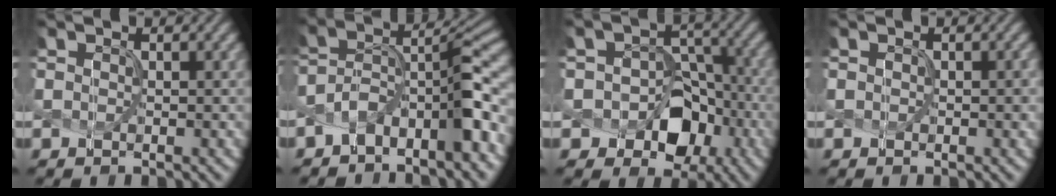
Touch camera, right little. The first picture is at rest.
{"total": 7.7, "force": [-3.9, 3.0, 6.0], "torque": [-0.090, 0.013, -0.083]}
{"total": 6.7, "force": [-2.3, 5.1, 3.7], "torque": [-0.033, 0.000, -0.039]}
{"total": 0.6, "force": [0.0, 0.5, 0.4], "torque": [-0.004, -0.003, 0.000]}